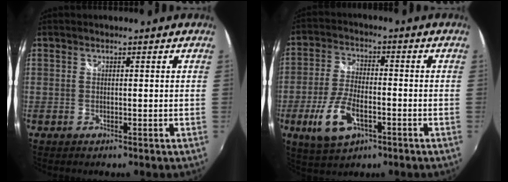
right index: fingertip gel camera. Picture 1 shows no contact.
{"total": 10.6, "force": [-4.2, 5.2, 8.2], "torque": [-0.181, -0.009, -0.074]}